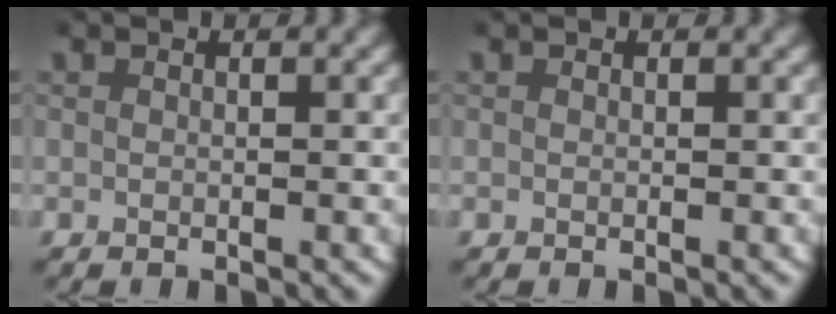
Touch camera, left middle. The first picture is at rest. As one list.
[{"total": 0.0}]